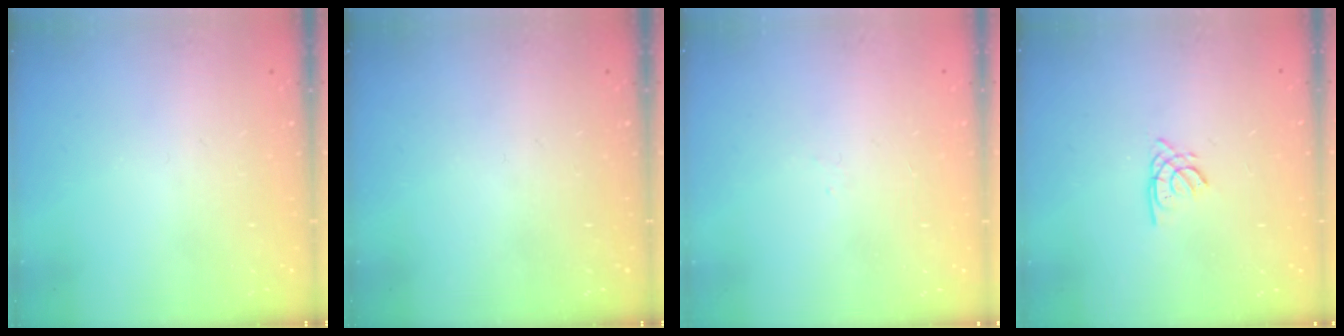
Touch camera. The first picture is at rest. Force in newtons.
{"total": 0.0}
{"total": 1.6, "press": 1.5, "slide": 0.4}
{"total": 1.5, "press": 1.5, "slide": 0.1}